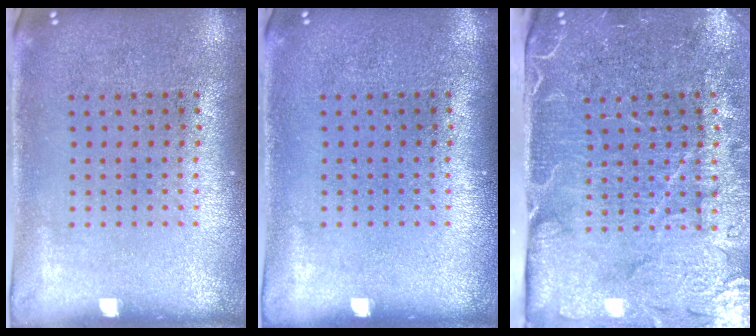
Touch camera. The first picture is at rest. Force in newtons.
{"total": 0.0}
{"total": 4.6, "press": 3.9, "slide": 2.5}